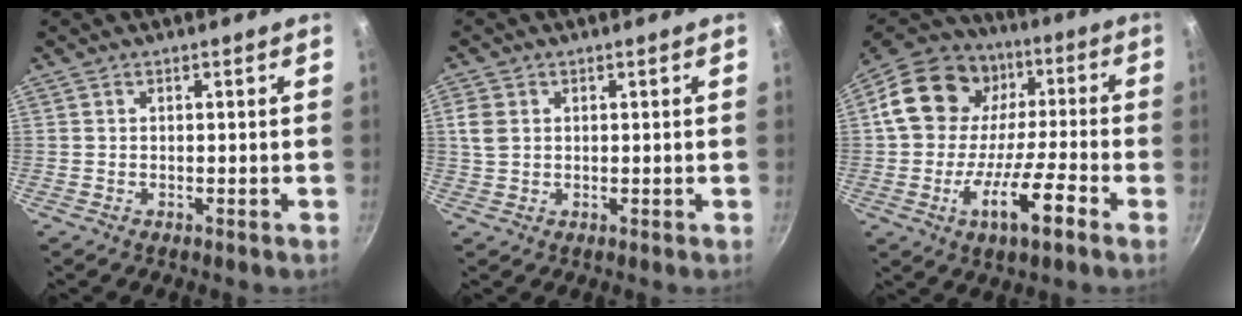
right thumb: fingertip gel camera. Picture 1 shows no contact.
{"total": 3.5, "force": [1.0, 2.7, 2.1], "torque": [-0.038, 0.000, 0.022]}
{"total": 19.2, "force": [-5.5, 12.6, 13.5], "torque": [-0.192, 0.054, -0.108]}